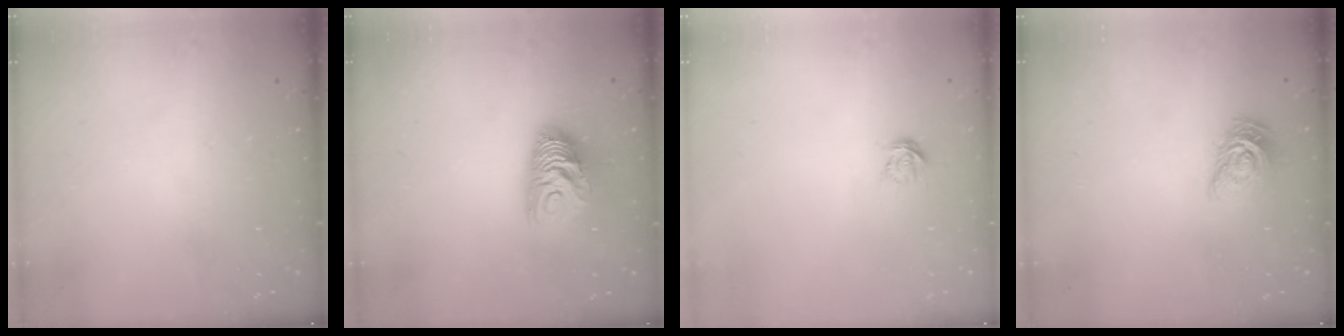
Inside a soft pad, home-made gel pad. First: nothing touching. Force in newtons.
{"total": 10.2, "press": 10.2, "slide": 0.3}
{"total": 4.4, "press": 4.4, "slide": 0.3}
{"total": 9.1, "press": 9.1, "slide": 0.6}